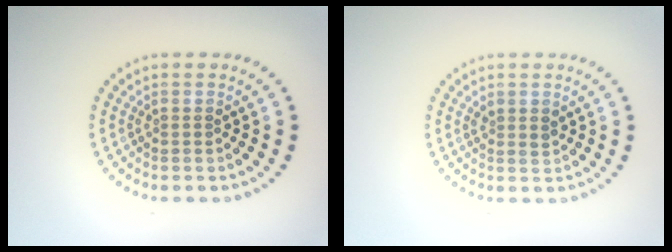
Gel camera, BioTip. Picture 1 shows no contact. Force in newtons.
{"total": 1.0, "press": 0.9, "slide": 0.5}